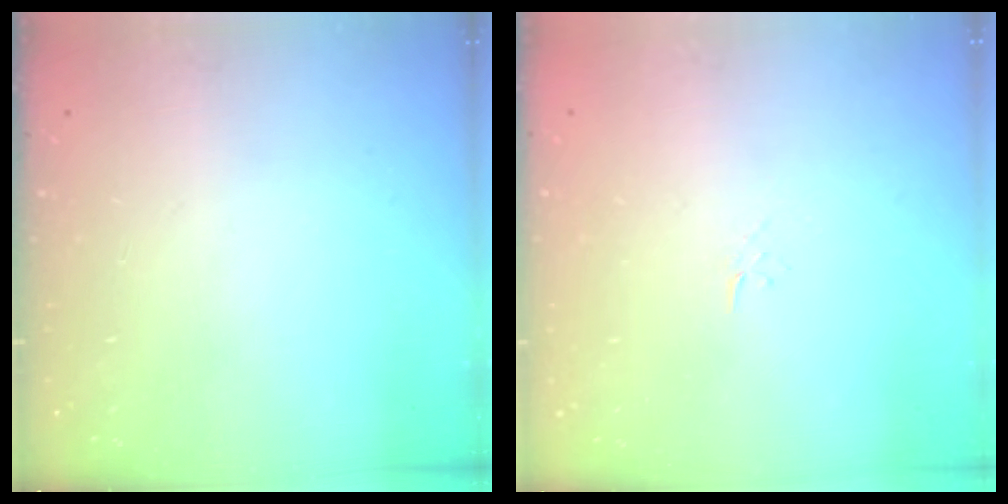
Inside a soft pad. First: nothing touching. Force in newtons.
{"total": 4.0, "press": 4.0, "slide": 0.7}